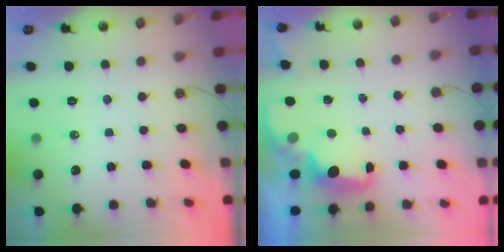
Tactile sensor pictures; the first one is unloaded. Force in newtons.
{"total": 2.4, "press": 2.2, "slide": 0.8}